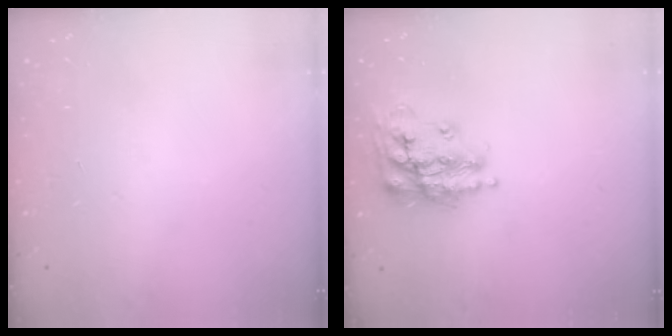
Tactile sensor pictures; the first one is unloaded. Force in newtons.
{"total": 16.5, "press": 16.5, "slide": 1.1}